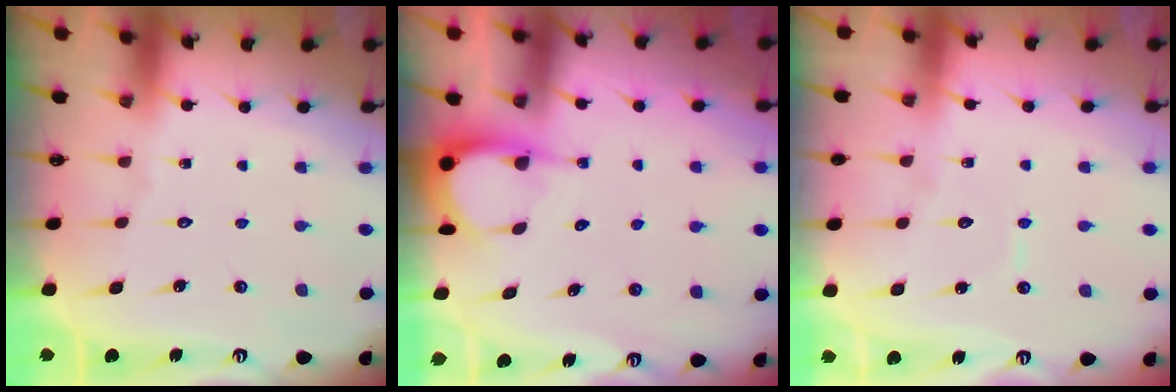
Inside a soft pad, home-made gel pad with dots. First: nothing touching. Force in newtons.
{"total": 4.3, "press": 4.2, "slide": 0.4}
{"total": 4.6, "press": 4.6, "slide": 0.3}